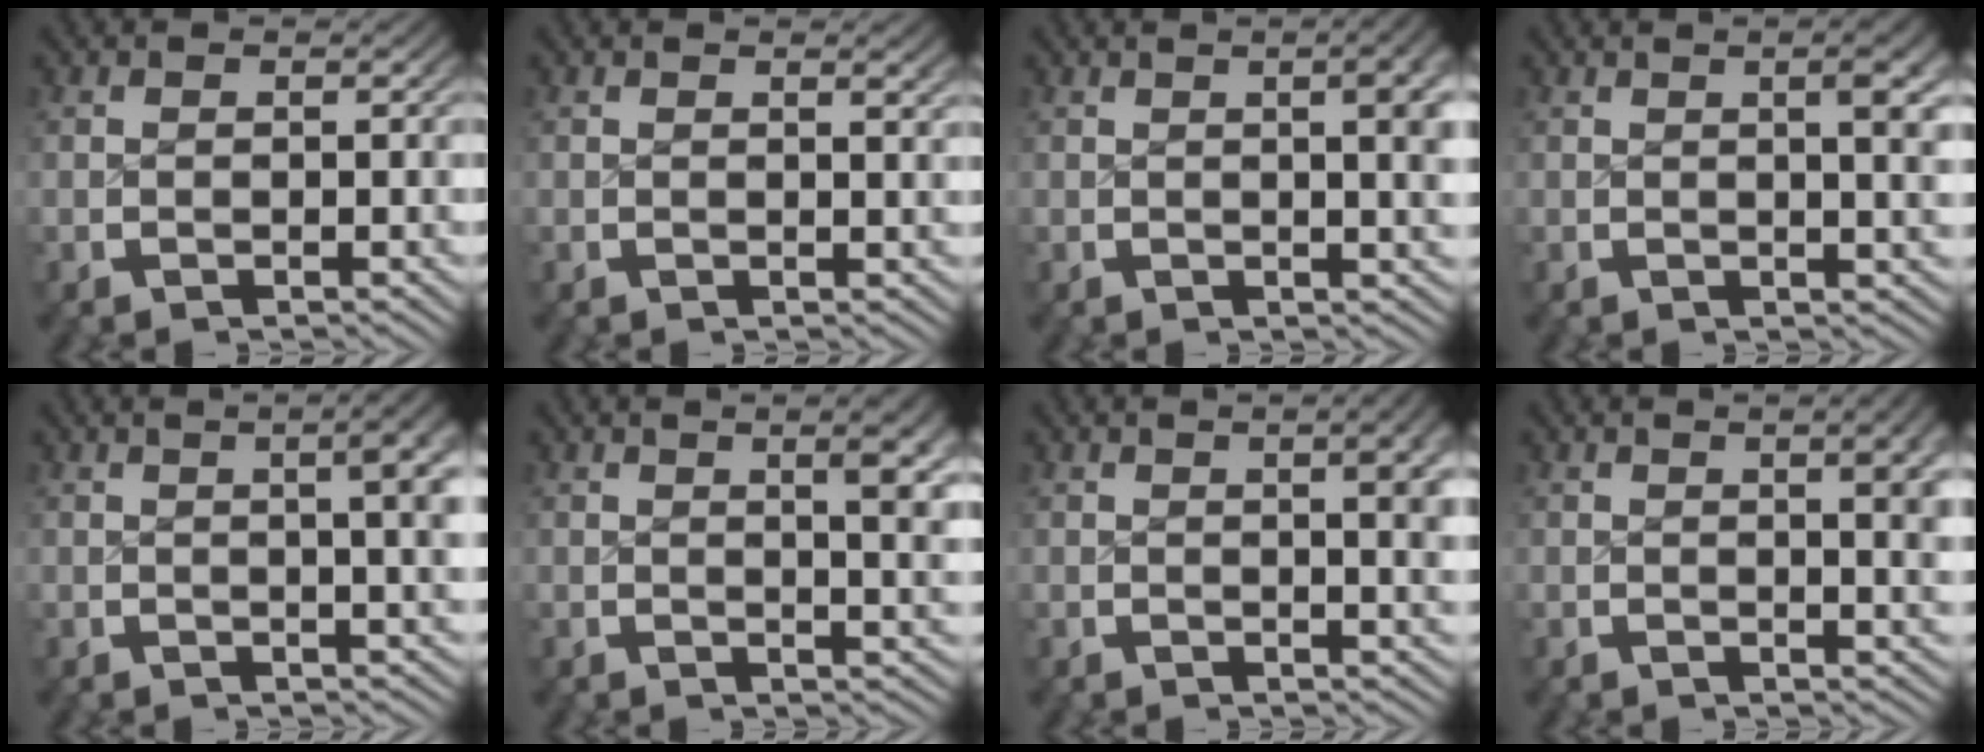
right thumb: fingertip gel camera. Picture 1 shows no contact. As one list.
[{"total": 0.8, "force": [0.5, 0.0, 0.6], "torque": [-0.007, -0.002, 0.008]}, {"total": 5.3, "force": [1.2, 1.8, 4.9], "torque": [-0.044, 0.009, 0.016]}, {"total": 4.0, "force": [1.1, 1.2, 3.7], "torque": [-0.037, 0.003, 0.017]}, {"total": 7.2, "force": [2.1, 2.9, 6.3], "torque": [-0.056, 0.020, 0.023]}, {"total": 4.9, "force": [1.5, 1.4, 4.4], "torque": [-0.046, -0.001, 0.023]}, {"total": 4.6, "force": [1.1, 1.5, 4.2], "torque": [-0.039, 0.005, 0.017]}, {"total": 4.2, "force": [1.1, 1.2, 3.9], "torque": [-0.038, 0.002, 0.017]}]